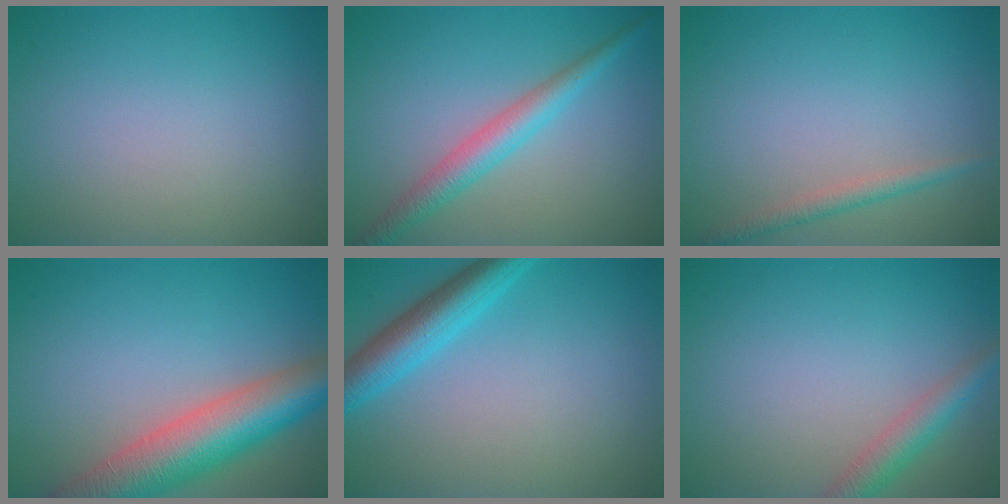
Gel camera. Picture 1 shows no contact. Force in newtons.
{"total": 3.3, "press": 3.3, "slide": 0.1}
{"total": 1.6, "press": 1.6, "slide": 0.0}
{"total": 8.8, "press": 8.8, "slide": 0.2}
{"total": 4.5, "press": 4.4, "slide": 0.2}
{"total": 2.6, "press": 2.6, "slide": 0.1}